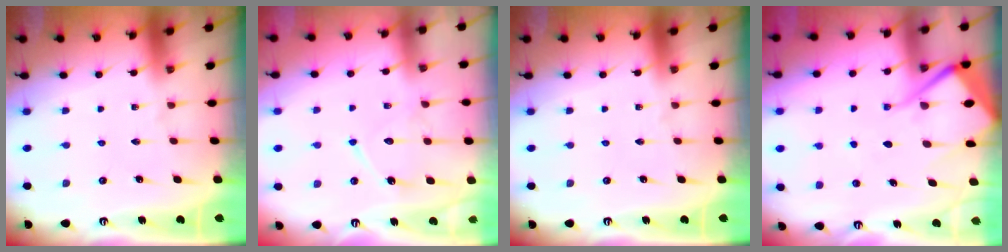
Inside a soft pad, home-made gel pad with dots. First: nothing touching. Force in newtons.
{"total": 10.8, "press": 10.7, "slide": 0.9}
{"total": 0.0}
{"total": 10.9, "press": 10.9, "slide": 1.0}